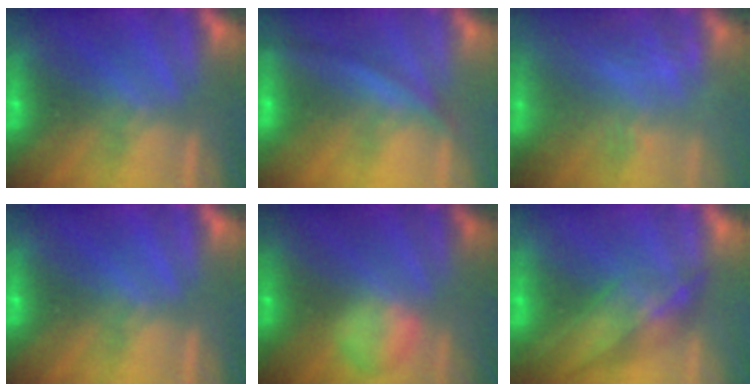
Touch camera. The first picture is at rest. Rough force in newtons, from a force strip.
{"total": 2.8}
{"total": 2.8}
{"total": 0.0}
{"total": 2.2}
{"total": 4.4}